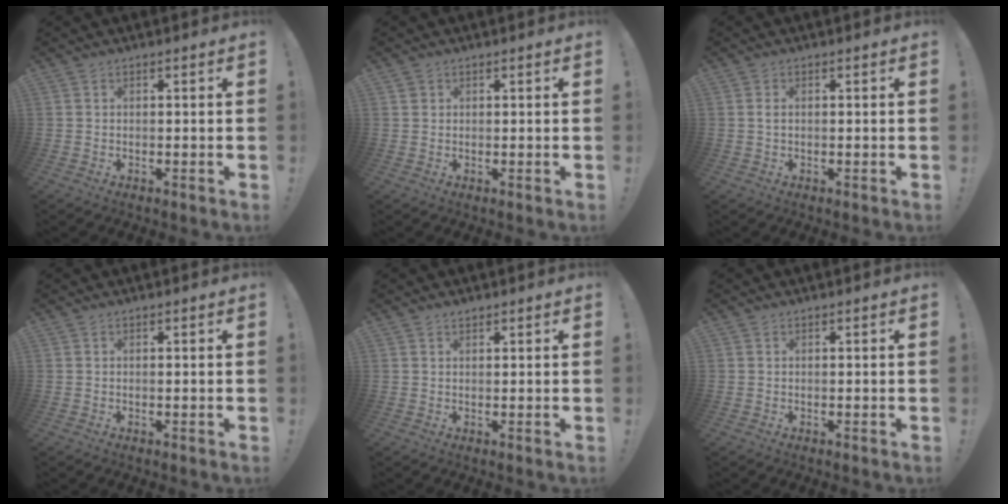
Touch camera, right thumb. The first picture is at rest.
{"total": 1.1, "force": [0.7, 0.8, 0.2], "torque": [-0.002, 0.001, 0.013]}
{"total": 1.0, "force": [0.2, 0.5, 0.9], "torque": [-0.019, 0.004, 0.003]}
{"total": 0.0}
{"total": 0.9, "force": [0.8, 0.4, 0.3], "torque": [-0.006, -0.001, 0.016]}
{"total": 0.0}